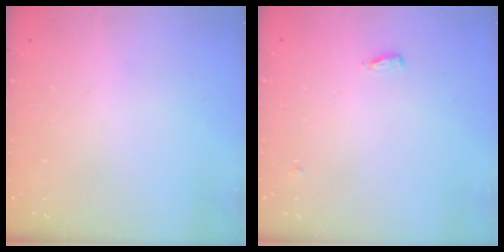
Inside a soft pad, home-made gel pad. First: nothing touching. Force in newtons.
{"total": 3.4, "press": 3.2, "slide": 1.2}